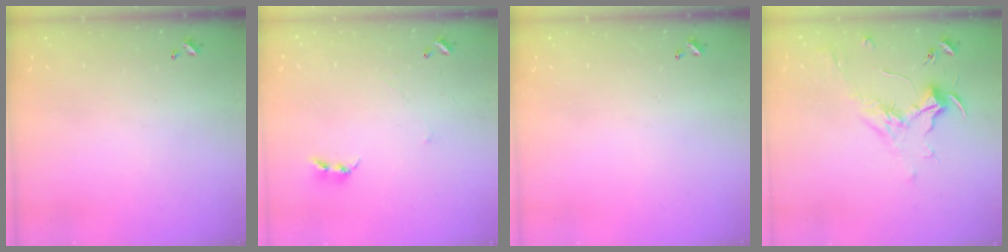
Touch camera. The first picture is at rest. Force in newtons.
{"total": 2.4, "press": 2.4, "slide": 0.4}
{"total": 0.0}
{"total": 1.9, "press": 1.7, "slide": 0.7}